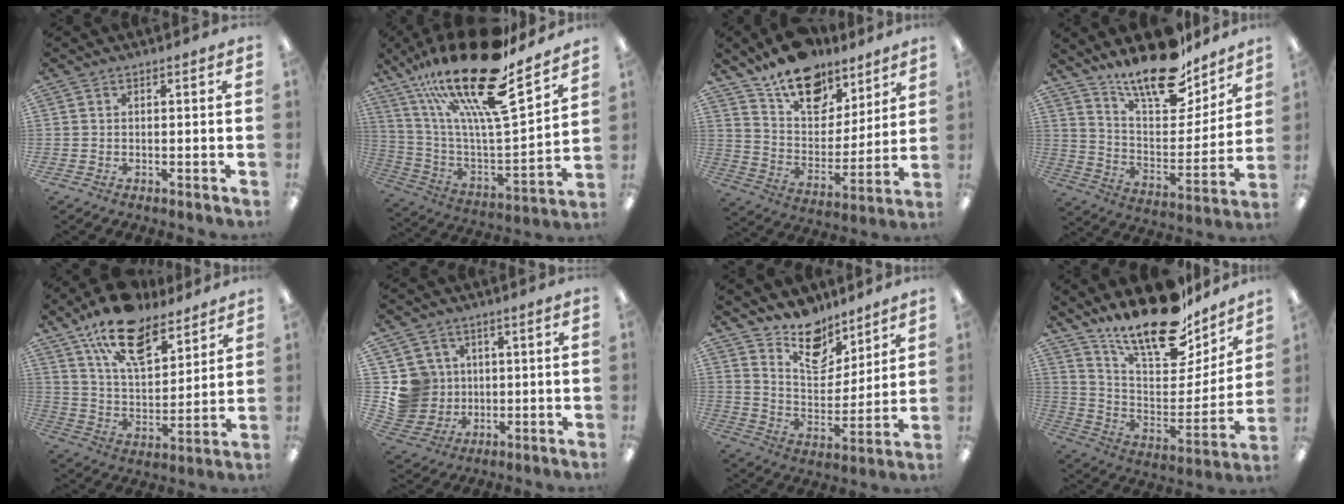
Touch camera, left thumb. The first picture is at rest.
{"total": 27.8, "force": [18.9, 8.1, 18.7], "torque": [-0.331, -0.118, 0.316]}
{"total": 16.4, "force": [12.4, 8.5, 6.6], "torque": [-0.114, -0.078, 0.224]}
{"total": 18.6, "force": [15.8, 6.0, 7.9], "torque": [-0.136, -0.114, 0.274]}
{"total": 17.2, "force": [12.2, 8.0, 9.1], "torque": [-0.154, -0.063, 0.217]}
{"total": 9.5, "force": [1.7, 9.2, 1.5], "torque": [-0.058, -0.003, 0.044]}
{"total": 13.8, "force": [11.0, 6.9, 4.6], "torque": [-0.076, -0.074, 0.206]}
{"total": 21.0, "force": [17.3, 7.2, 9.6], "torque": [-0.152, -0.127, 0.298]}